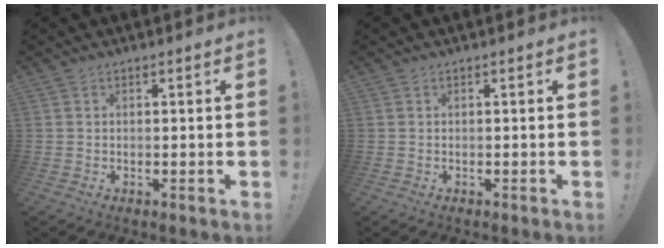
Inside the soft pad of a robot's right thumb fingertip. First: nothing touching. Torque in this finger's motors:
{"motor_torque": [0.03, -0.02, 0.09, -0.11, 0.02]}